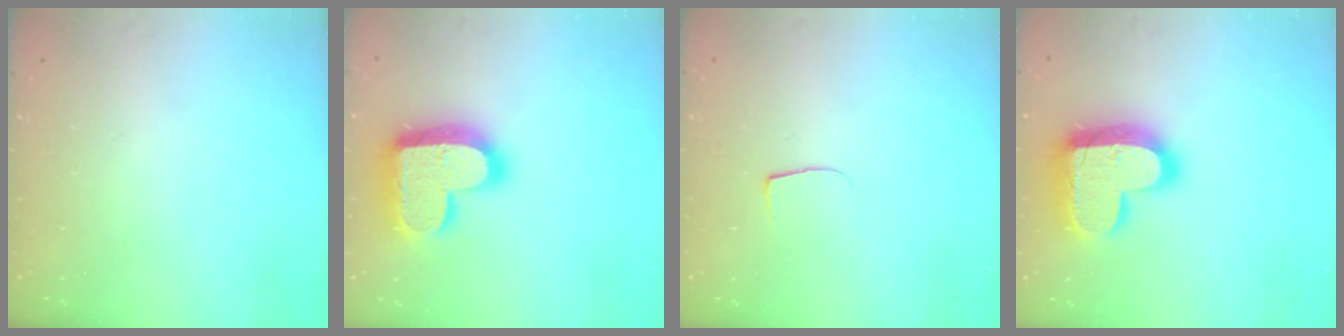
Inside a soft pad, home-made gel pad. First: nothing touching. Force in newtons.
{"total": 21.4, "press": 21.4, "slide": 1.3}
{"total": 4.2, "press": 4.1, "slide": 0.5}
{"total": 23.7, "press": 23.7, "slide": 1.6}